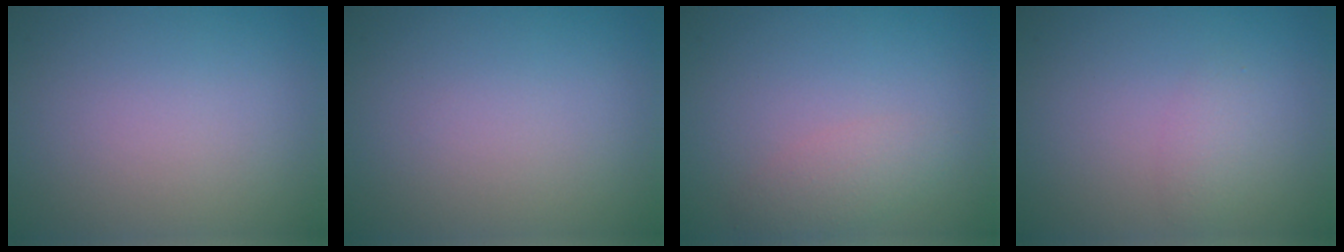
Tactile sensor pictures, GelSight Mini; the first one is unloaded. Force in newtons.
{"total": 0.0}
{"total": 2.0, "press": 2.0, "slide": 0.0}
{"total": 1.2, "press": 1.2, "slide": 0.1}